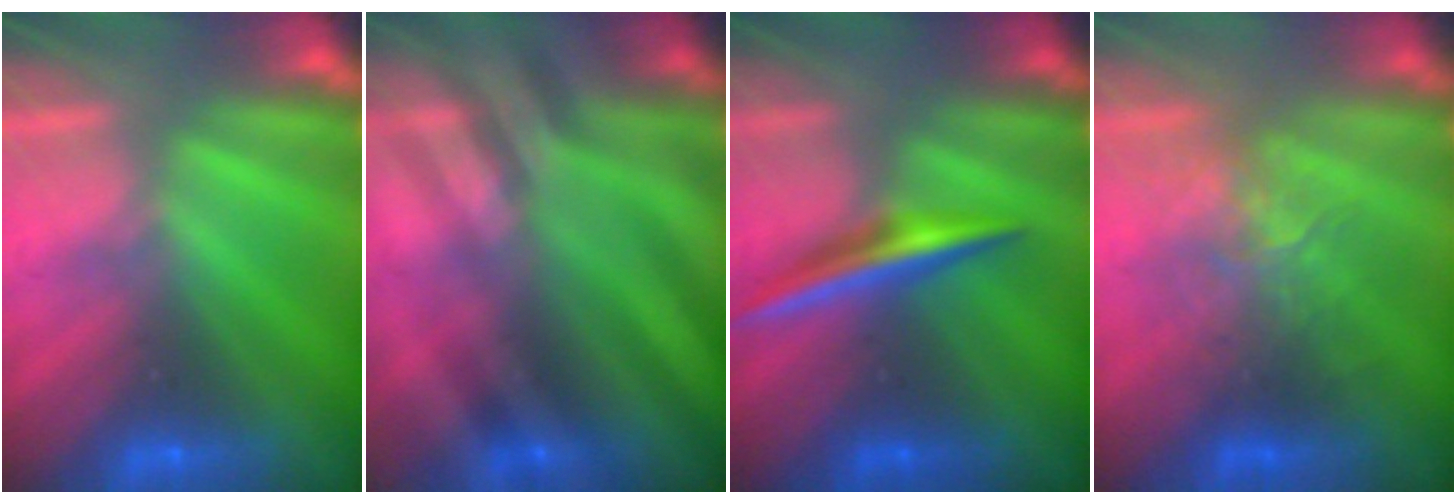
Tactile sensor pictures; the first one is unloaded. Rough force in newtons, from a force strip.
{"total": 2.6}
{"total": 1.9}
{"total": 2.4}